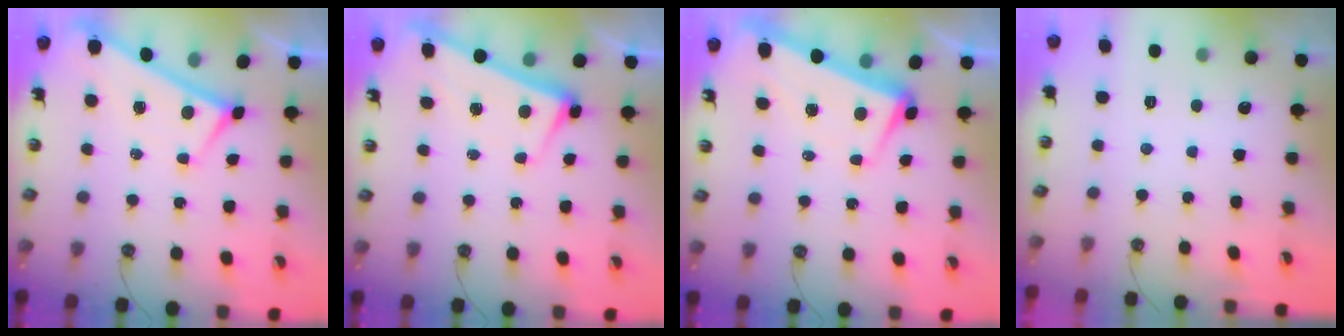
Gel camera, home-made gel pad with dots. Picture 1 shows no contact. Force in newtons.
{"total": 2.6, "press": 2.5, "slide": 0.7}
{"total": 2.2, "press": 0.7, "slide": 2.1}
{"total": 0.0}